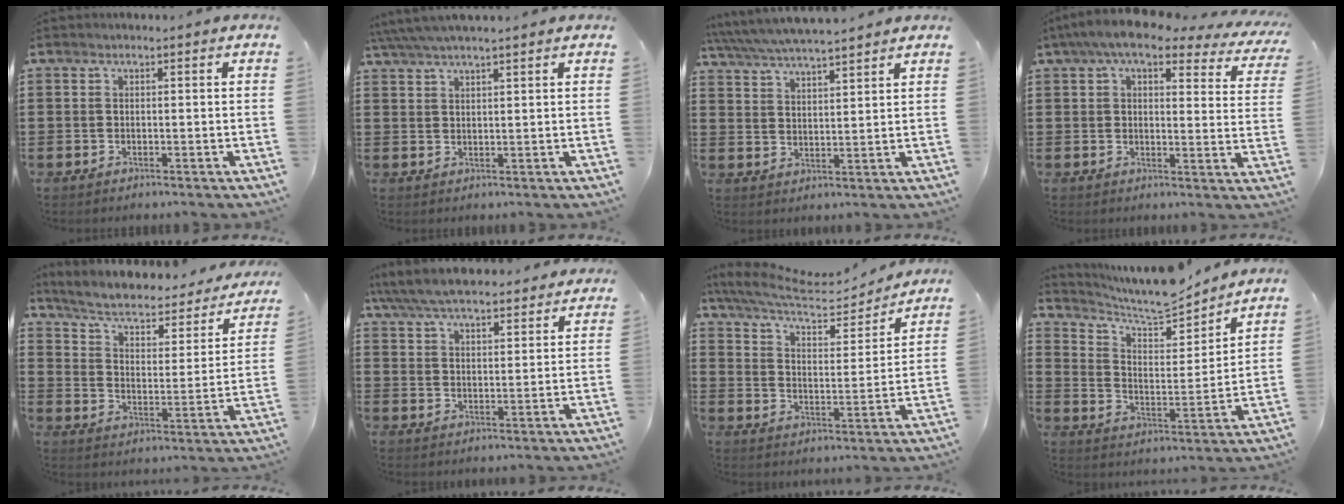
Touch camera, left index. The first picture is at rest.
{"total": 3.3, "force": [3.0, 0.0, 1.5], "torque": [-0.037, -0.001, 0.055]}
{"total": 5.0, "force": [4.8, -0.1, 1.4], "torque": [-0.045, -0.023, 0.085]}
{"total": 7.7, "force": [5.9, 1.6, 4.6], "torque": [-0.101, -0.019, 0.102]}
{"total": 4.2, "force": [3.1, 1.5, 2.5], "torque": [-0.064, -0.023, 0.042]}
{"total": 6.7, "force": [6.3, 1.3, 2.0], "torque": [-0.064, -0.022, 0.114]}
{"total": 8.1, "force": [7.0, 1.7, 3.8], "torque": [-0.105, -0.037, 0.118]}
{"total": 7.3, "force": [7.0, 1.0, 2.1], "torque": [-0.074, -0.052, 0.119]}